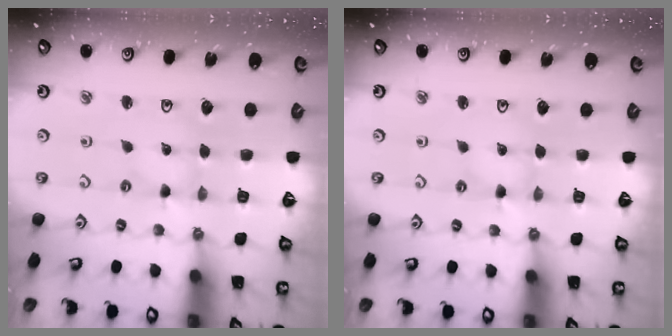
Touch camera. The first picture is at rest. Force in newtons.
{"total": 0.0}